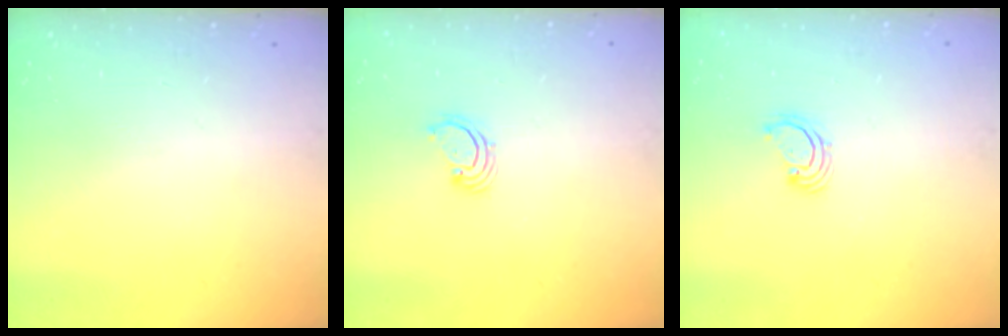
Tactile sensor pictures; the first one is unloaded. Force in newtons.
{"total": 2.7, "press": 2.7, "slide": 0.3}
{"total": 2.8, "press": 2.8, "slide": 0.3}